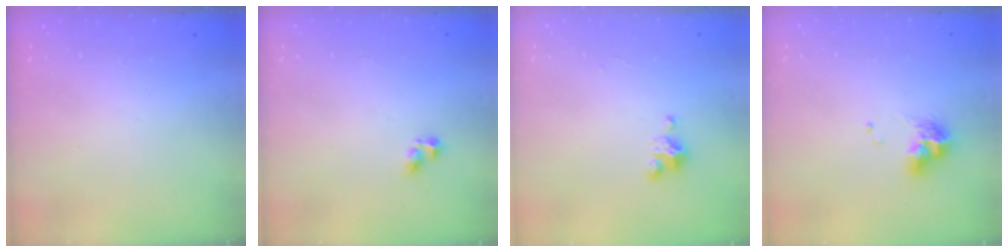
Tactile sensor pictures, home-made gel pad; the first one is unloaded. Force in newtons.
{"total": 2.7, "press": 2.7, "slide": 0.3}
{"total": 3.2, "press": 3.2, "slide": 0.3}
{"total": 8.3, "press": 8.3, "slide": 0.8}